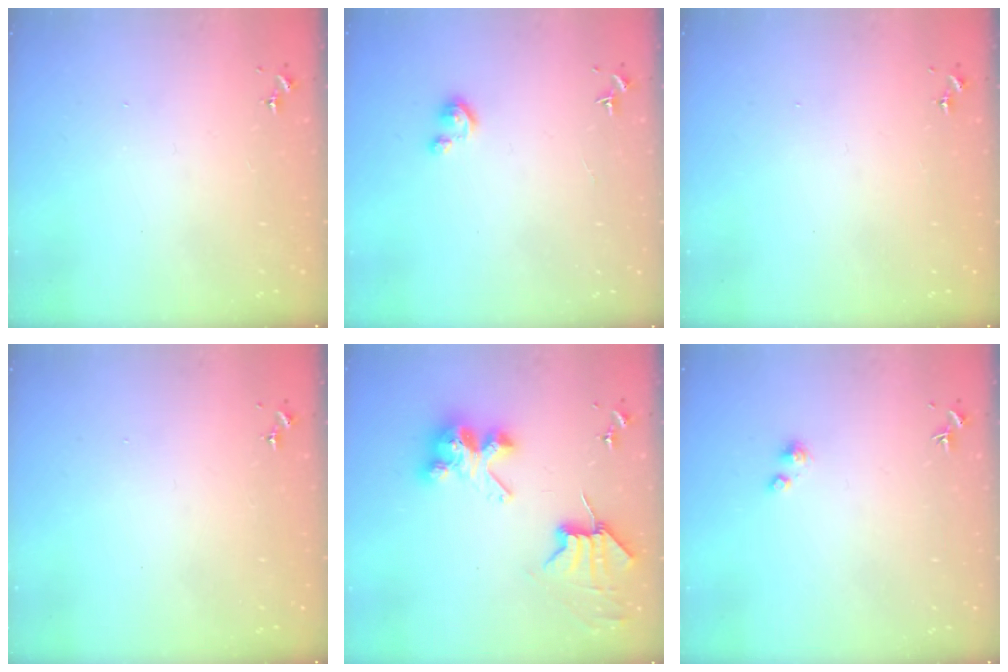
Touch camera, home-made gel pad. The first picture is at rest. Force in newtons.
{"total": 2.8, "press": 2.8, "slide": 0.3}
{"total": 0.0}
{"total": 0.0}
{"total": 9.0, "press": 8.9, "slide": 1.2}
{"total": 2.2, "press": 2.2, "slide": 0.2}